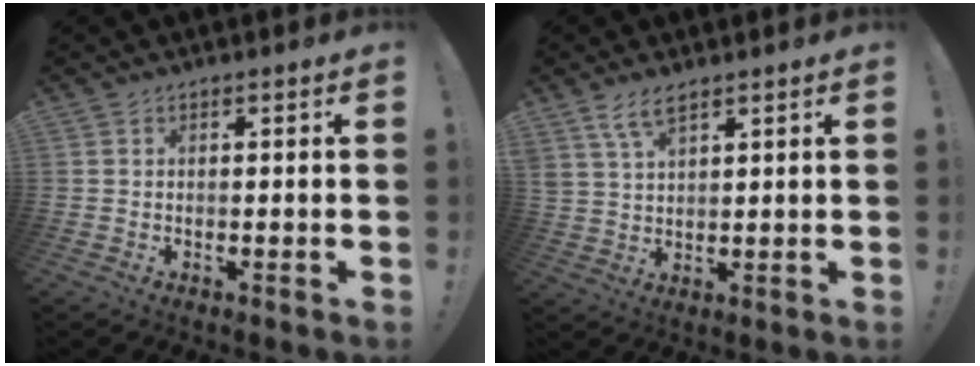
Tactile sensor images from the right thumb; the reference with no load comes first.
{"total": 6.0, "force": [4.1, 2.5, 3.6], "torque": [-0.076, -0.011, 0.078]}